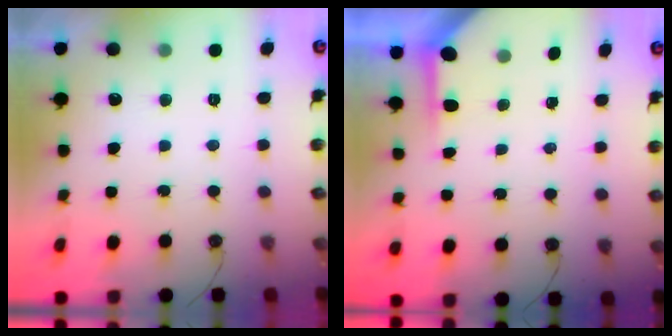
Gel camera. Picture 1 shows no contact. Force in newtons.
{"total": 4.2, "press": 4.2, "slide": 0.5}